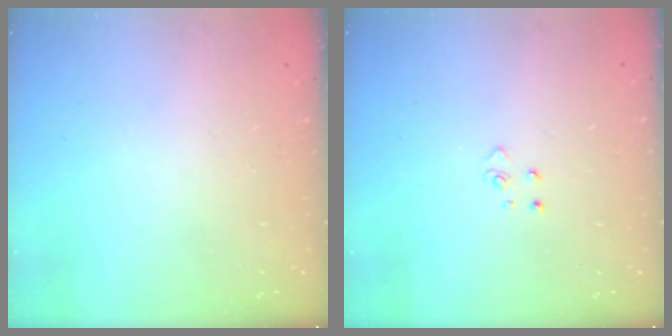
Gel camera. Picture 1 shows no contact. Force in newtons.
{"total": 2.6, "press": 2.6, "slide": 0.3}